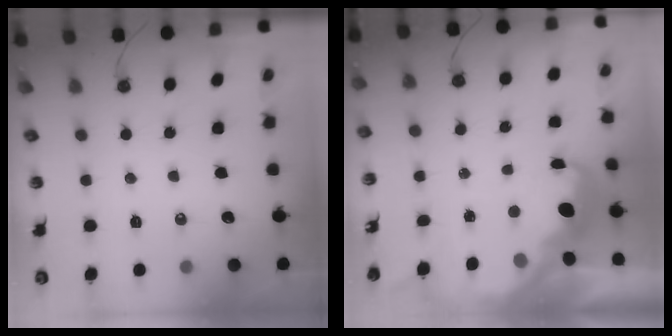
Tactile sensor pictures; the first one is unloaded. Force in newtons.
{"total": 4.7, "press": 4.6, "slide": 0.9}